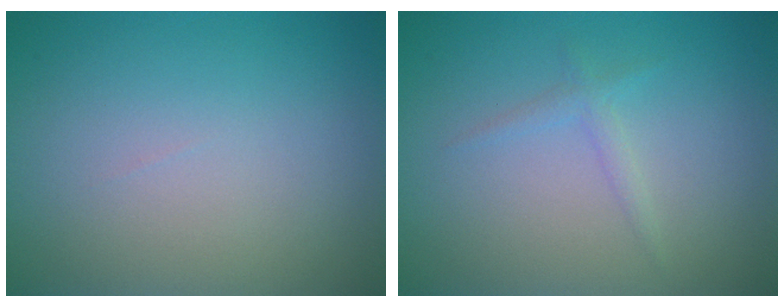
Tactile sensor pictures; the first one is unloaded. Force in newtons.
{"total": 1.1, "press": 1.1, "slide": 0.1}